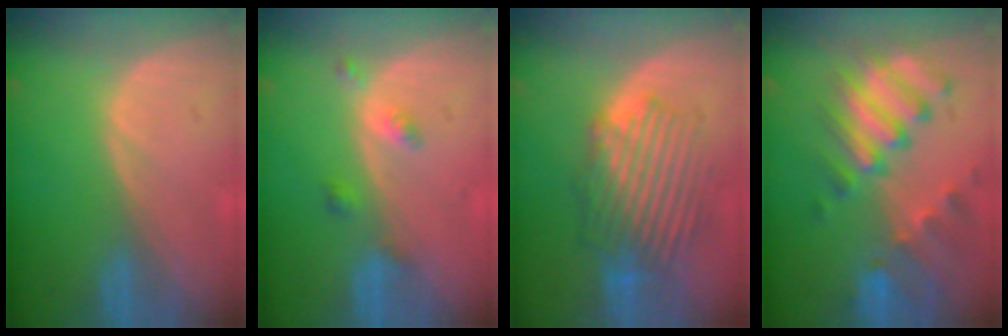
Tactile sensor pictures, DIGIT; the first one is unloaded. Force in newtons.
{"total": 2.9, "press": 2.9, "slide": 0.2}
{"total": 8.9, "press": 8.6, "slide": 2.2}
{"total": 10.2, "press": 8.9, "slide": 5.0}